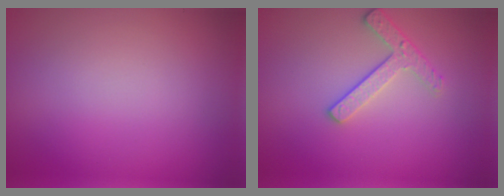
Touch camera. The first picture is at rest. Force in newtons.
{"total": 2.4, "press": 2.3, "slide": 0.9}